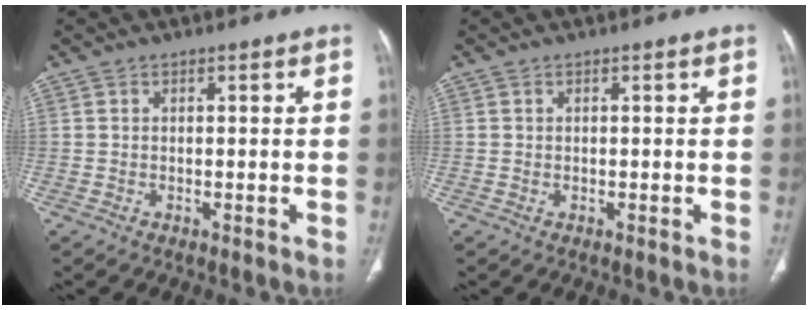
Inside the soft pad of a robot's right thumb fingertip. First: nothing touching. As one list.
[{"total": 0.0}]